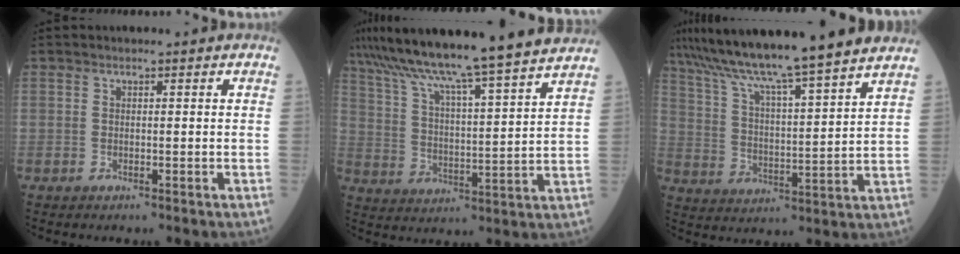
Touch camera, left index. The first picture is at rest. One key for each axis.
{"total": 21.1, "fx": 18.3, "fy": -1.2, "fz": 10.5, "tx": -0.183, "ty": -0.007, "tz": 0.273}
{"total": 19.2, "fx": 16.5, "fy": -0.8, "fz": 9.8, "tx": -0.169, "ty": 0.003, "tz": 0.252}